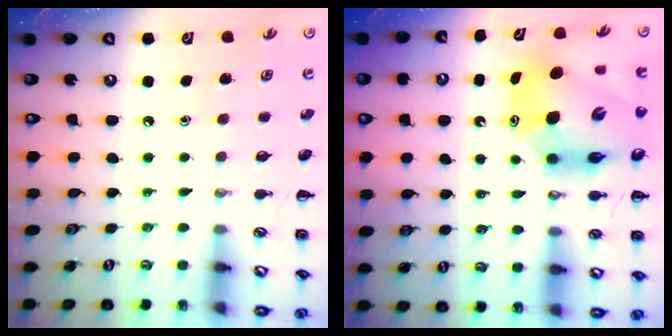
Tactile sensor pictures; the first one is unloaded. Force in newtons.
{"total": 13.1, "press": 12.6, "slide": 3.8}